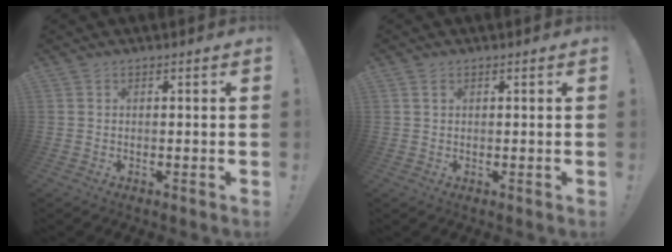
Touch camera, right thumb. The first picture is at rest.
{"total": 1.1, "force": [0.5, 0.7, 0.7], "torque": [-0.010, 0.000, 0.010]}